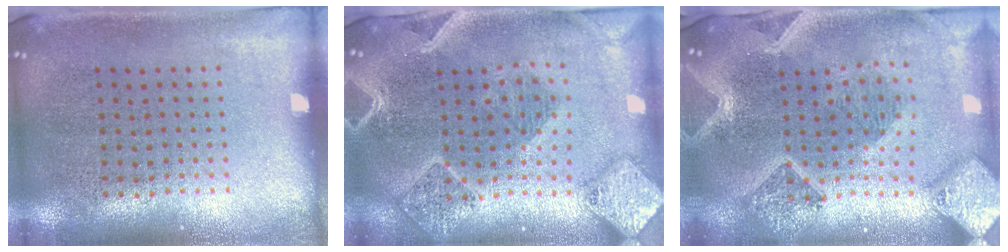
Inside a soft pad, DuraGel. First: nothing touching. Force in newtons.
{"total": 2.7, "press": 2.4, "slide": 1.3}
{"total": 3.7, "press": 3.0, "slide": 2.2}